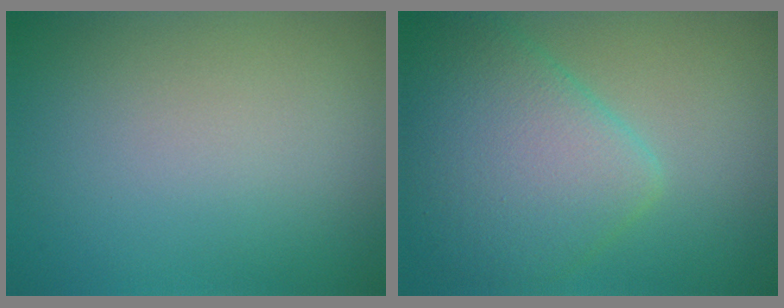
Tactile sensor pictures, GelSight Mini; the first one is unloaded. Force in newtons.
{"total": 7.2, "press": 7.2, "slide": 0.3}